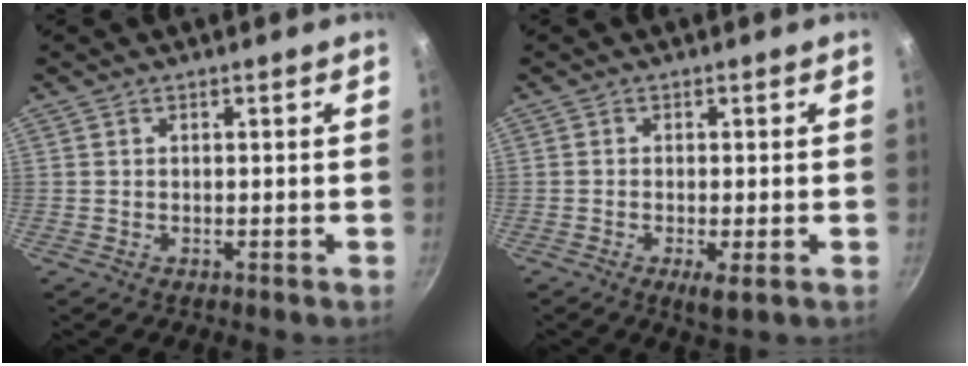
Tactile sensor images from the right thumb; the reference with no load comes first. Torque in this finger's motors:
{"motor_torque": [0.09, -0.15, -0.19, -0.20, 0.01]}